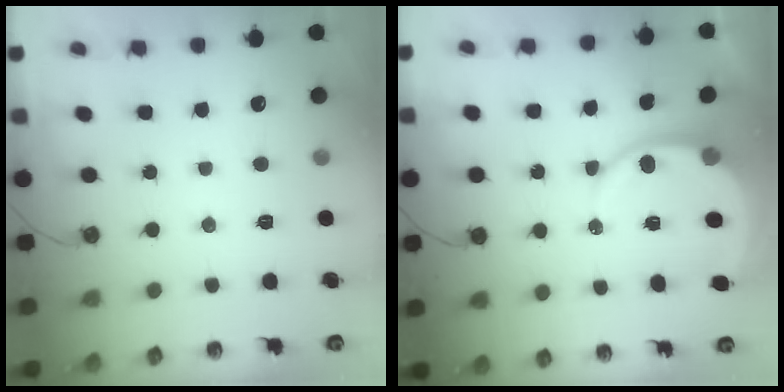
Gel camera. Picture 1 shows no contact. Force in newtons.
{"total": 8.2, "press": 8.2, "slide": 0.9}